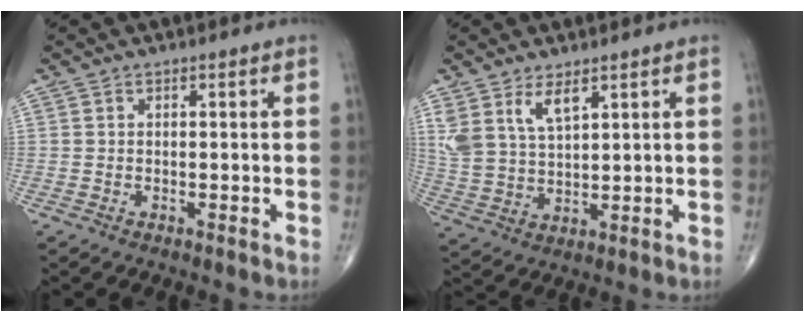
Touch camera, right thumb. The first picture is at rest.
{"total": 7.6, "force": [4.5, 3.3, 5.2], "torque": [-0.099, -0.021, 0.099]}